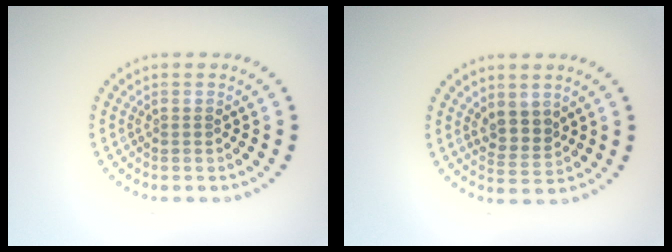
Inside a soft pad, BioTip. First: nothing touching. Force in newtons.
{"total": 2.3, "press": 1.9, "slide": 1.2}